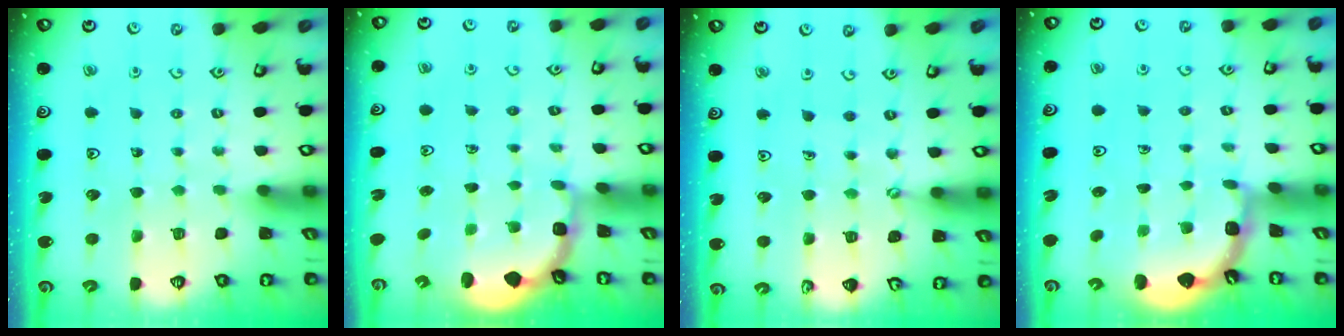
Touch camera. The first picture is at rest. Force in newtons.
{"total": 3.0, "press": 2.0, "slide": 2.2}
{"total": 1.6, "press": 1.6, "slide": 0.1}
{"total": 1.9, "press": 1.9, "slide": 0.3}